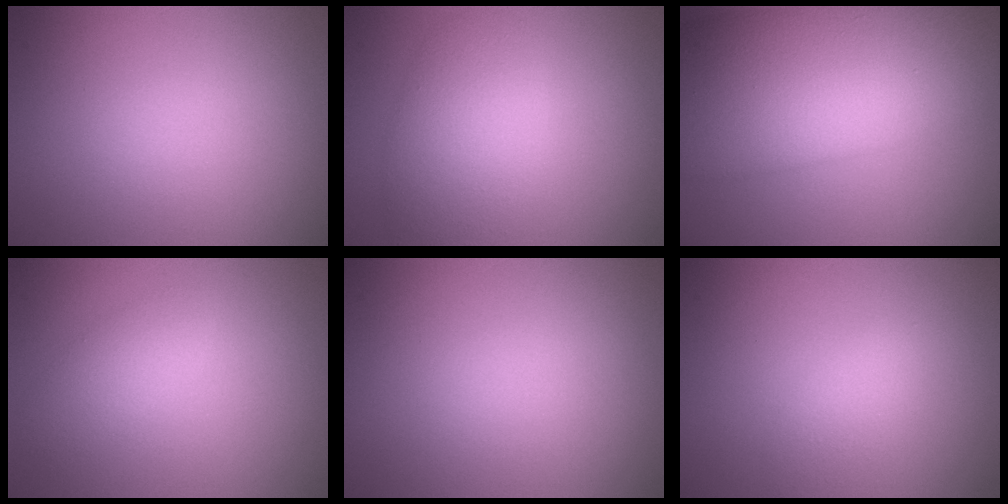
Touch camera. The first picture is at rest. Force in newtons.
{"total": 5.0, "press": 5.0, "slide": 0.1}
{"total": 12.4, "press": 12.4, "slide": 0.0}
{"total": 2.1, "press": 2.1, "slide": 0.1}
{"total": 0.0}
{"total": 1.4, "press": 1.4, "slide": 0.1}